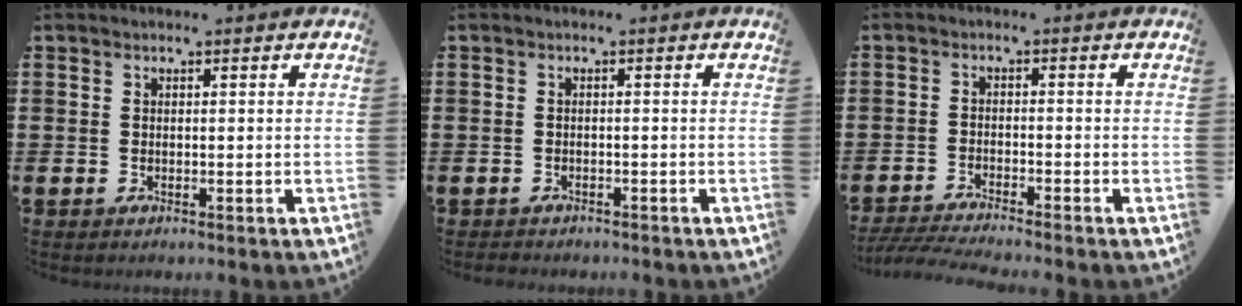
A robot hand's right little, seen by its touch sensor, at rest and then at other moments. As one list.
[{"total": 0.7, "force": [-0.7, 0.1, 0.0], "torque": [-0.001, 0.000, -0.016]}, {"total": 2.3, "force": [-2.1, -0.1, 0.9], "torque": [-0.012, 0.001, -0.039]}]